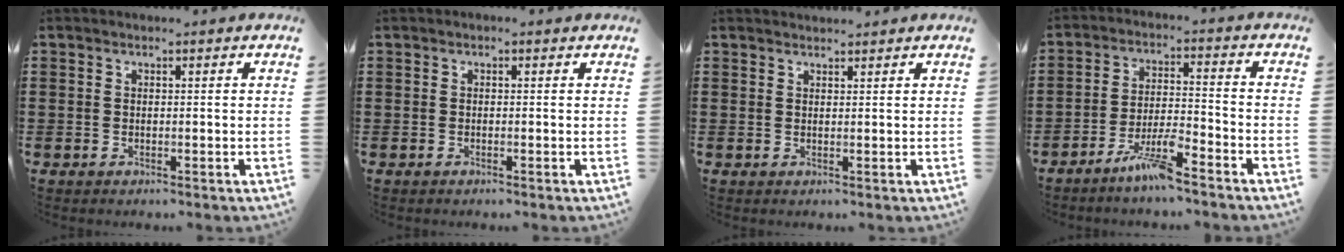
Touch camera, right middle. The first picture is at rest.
{"total": 0.0}
{"total": 1.3, "force": [1.3, 0.2, 0.0], "torque": [0.006, -0.003, 0.023]}
{"total": 6.4, "force": [-5.0, 0.5, 4.0], "torque": [-0.084, -0.005, -0.096]}